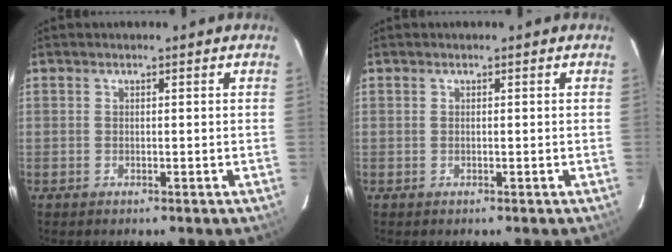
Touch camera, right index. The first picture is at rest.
{"total": 0.0}